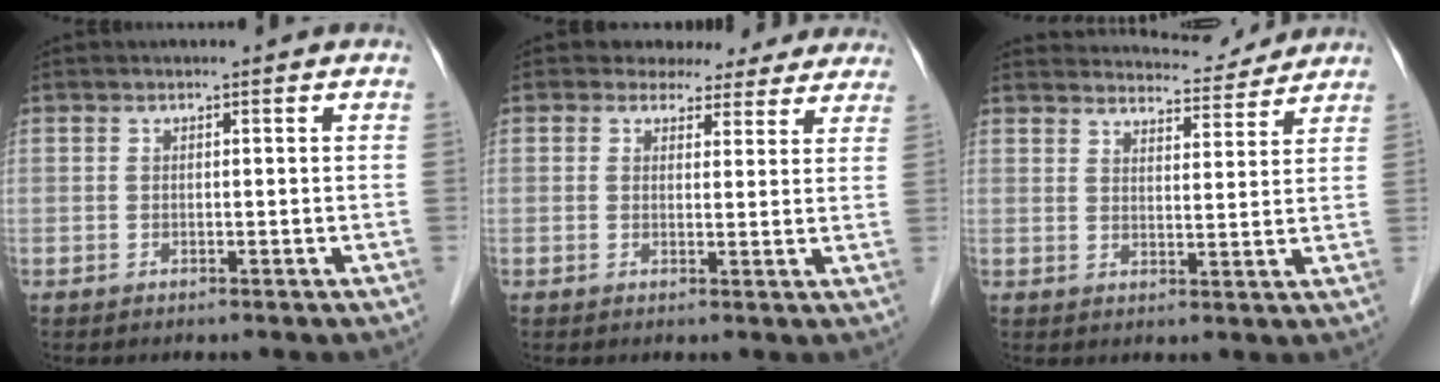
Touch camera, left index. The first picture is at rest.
{"total": 8.8, "force": [7.7, 4.1, 1.1], "torque": [0.014, 0.007, 0.069]}
{"total": 9.6, "force": [9.4, 1.5, 1.0], "torque": [-0.006, 0.004, 0.117]}